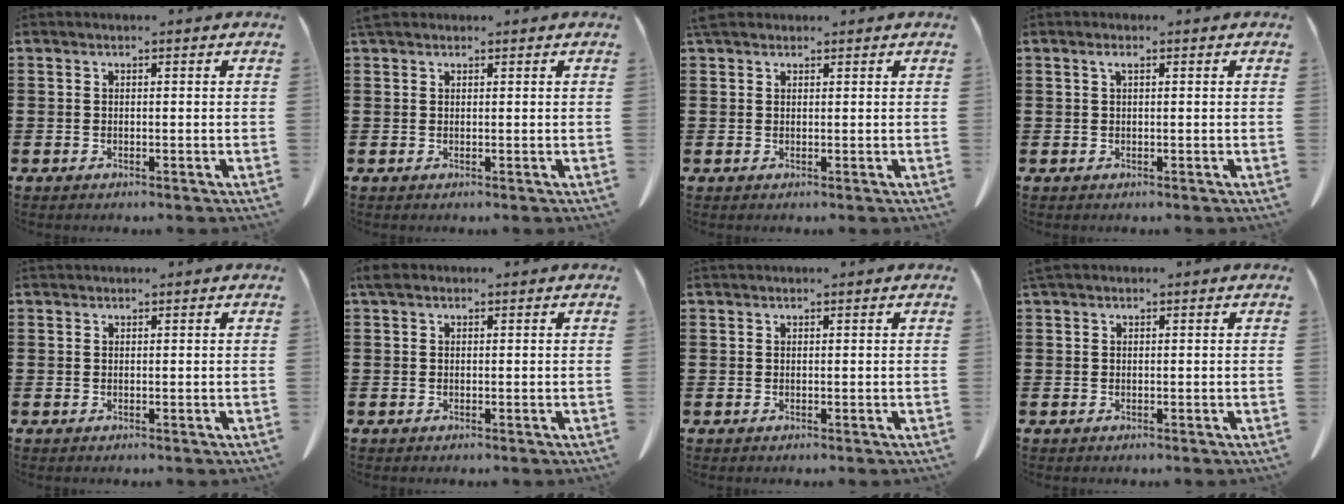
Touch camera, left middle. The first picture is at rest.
{"total": 1.2, "force": [1.0, 0.4, 0.5], "torque": [-0.014, 0.000, 0.020]}
{"total": 2.0, "force": [1.6, 0.8, 0.8], "torque": [-0.021, 0.004, 0.033]}
{"total": 1.0, "force": [0.5, 0.2, 0.9], "torque": [-0.019, 0.001, 0.009]}
{"total": 0.6, "force": [0.6, 0.0, 0.0], "torque": [-0.003, -0.003, 0.014]}
{"total": 1.1, "force": [0.7, 0.7, 0.6], "torque": [-0.015, 0.003, 0.014]}
{"total": 0.6, "force": [0.6, 0.1, 0.1], "torque": [-0.004, -0.003, 0.013]}
{"total": 0.6, "force": [0.5, 0.0, 0.3], "torque": [-0.008, -0.001, 0.012]}